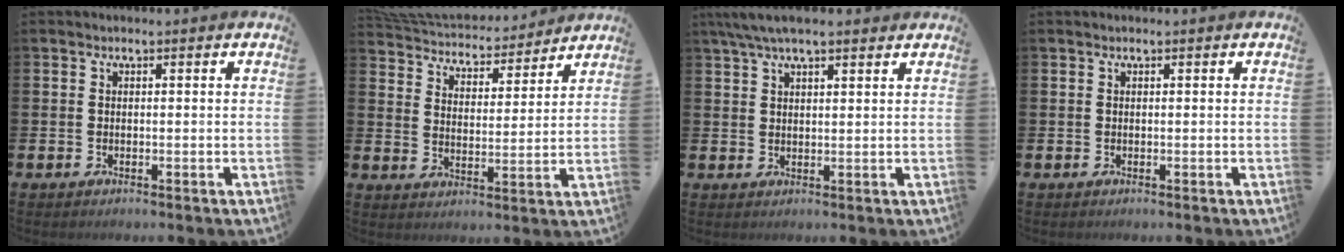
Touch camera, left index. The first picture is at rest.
{"total": 5.5, "force": [5.4, 1.4, 0.1], "torque": [-0.035, -0.047, 0.091]}
{"total": 5.1, "force": [4.1, 1.3, 2.7], "torque": [-0.058, -0.004, 0.074]}
{"total": 0.0}